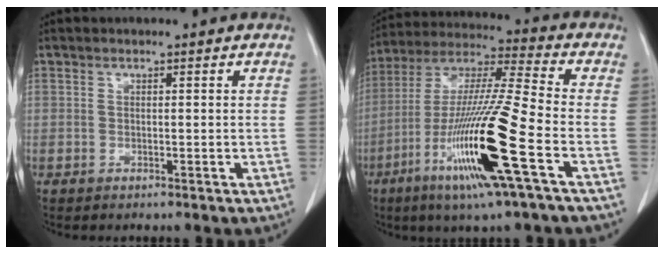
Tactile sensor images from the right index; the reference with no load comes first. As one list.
[{"total": 19.6, "force": [-7.6, -0.4, 18.1], "torque": [-0.381, -0.034, -0.148]}]